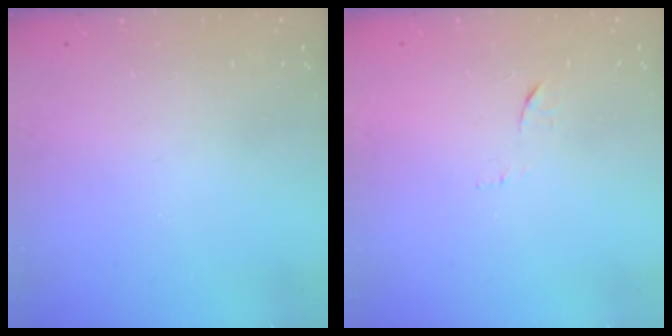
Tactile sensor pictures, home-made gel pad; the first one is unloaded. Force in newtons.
{"total": 6.5, "press": 6.5, "slide": 0.5}